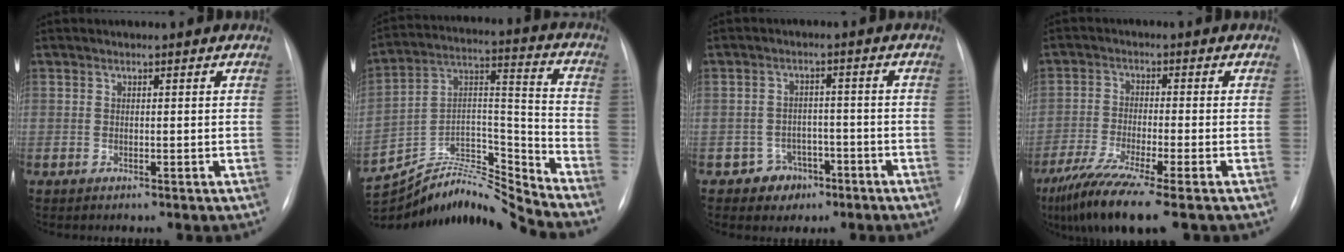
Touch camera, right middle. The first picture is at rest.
{"total": 18.0, "force": [-17.7, -1.2, 2.6], "torque": [-0.049, 0.055, -0.310]}
{"total": 3.8, "force": [-2.1, 3.1, 0.7], "torque": [0.001, 0.013, -0.025]}
{"total": 10.5, "force": [-7.3, -0.1, 7.6], "torque": [-0.136, -0.031, -0.125]}